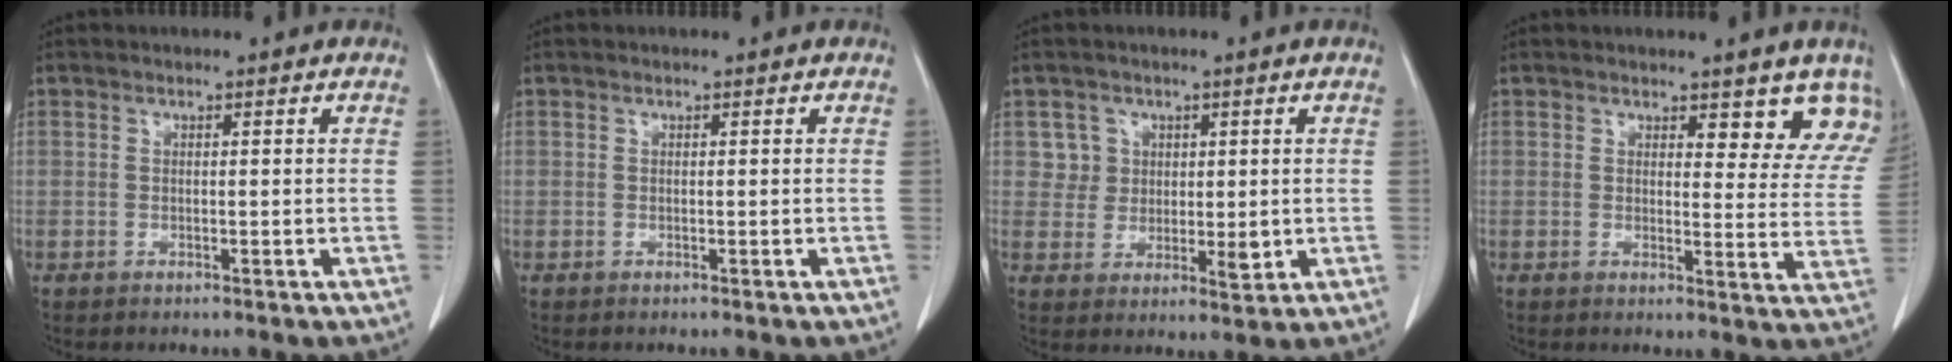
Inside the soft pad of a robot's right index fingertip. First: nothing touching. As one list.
[{"total": 0.0}, {"total": 4.7, "force": [1.7, 4.3, 0.9], "torque": [-0.006, 0.001, 0.031]}, {"total": 7.7, "force": [6.5, 2.8, 2.9], "torque": [0.001, -0.026, 0.052]}]